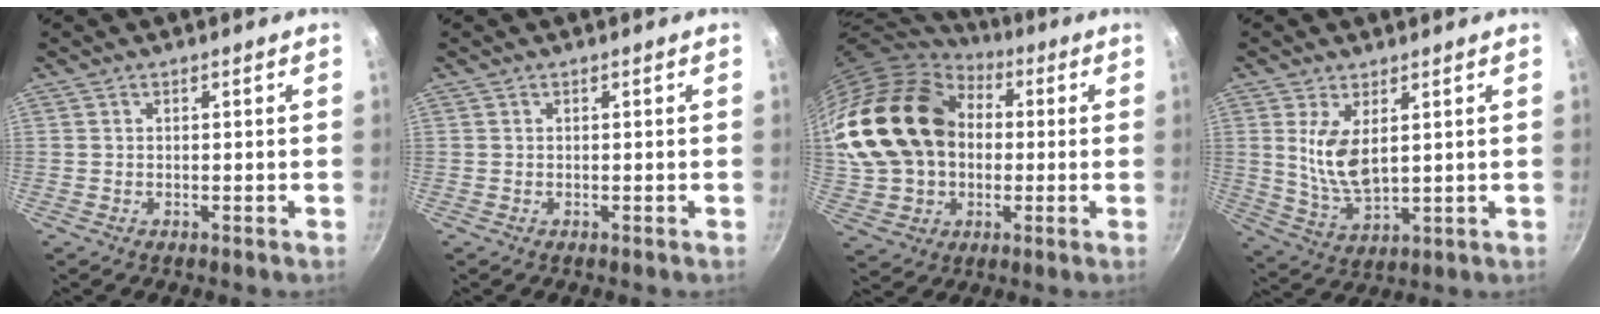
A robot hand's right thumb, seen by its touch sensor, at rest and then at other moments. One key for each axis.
{"total": 0.0}
{"total": 25.1, "fx": 3.5, "fy": 18.7, "fz": 16.3, "tx": -0.307, "ty": 0.037, "tz": 0.074}
{"total": 8.8, "fx": 2.4, "fy": 4.3, "fz": 7.3, "tx": -0.137, "ty": -0.027, "tz": 0.058}